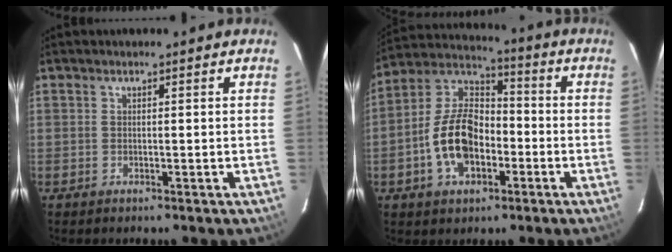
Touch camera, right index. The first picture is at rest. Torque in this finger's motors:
{"motor_torque": [1.91, -0.22, 0.48, 0.13]}